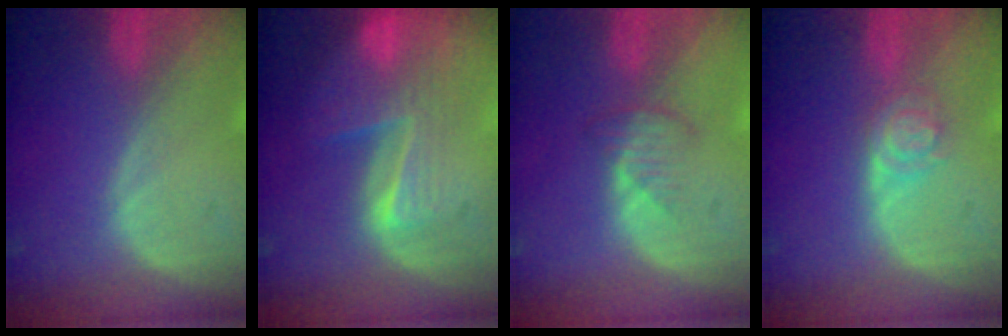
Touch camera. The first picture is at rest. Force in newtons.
{"total": 8.5, "press": 7.1, "slide": 4.6}
{"total": 2.7, "press": 2.6, "slide": 0.7}
{"total": 4.0, "press": 3.7, "slide": 1.5}